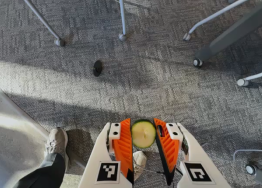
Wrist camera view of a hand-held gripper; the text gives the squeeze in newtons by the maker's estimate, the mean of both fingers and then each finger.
{"total": 8.7, "left": 9.0, "right": 8.5}